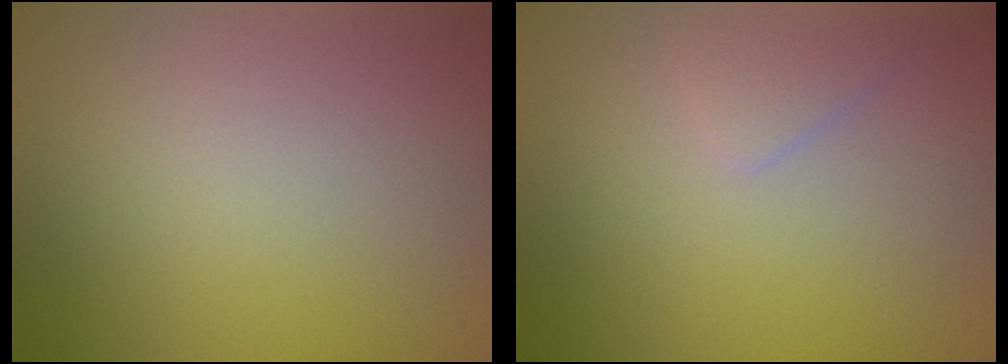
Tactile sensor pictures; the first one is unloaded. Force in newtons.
{"total": 1.2, "press": 1.2, "slide": 0.1}